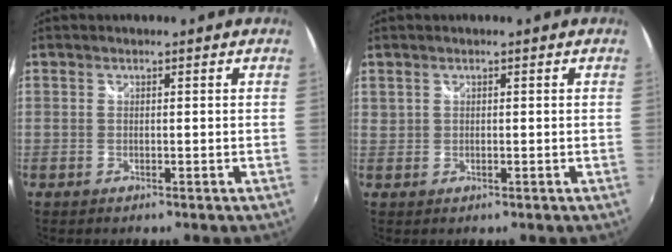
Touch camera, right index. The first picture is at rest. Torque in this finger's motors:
{"motor_torque": [0.24, 0.72, 0.02, 0.03]}